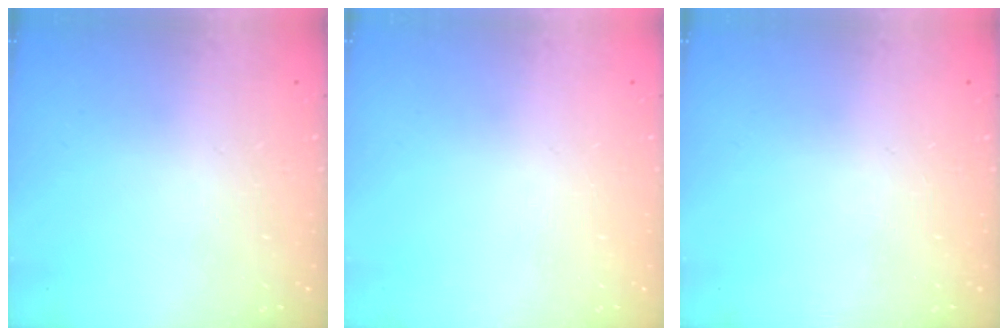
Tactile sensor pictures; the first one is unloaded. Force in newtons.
{"total": 0.0}
{"total": 0.0}